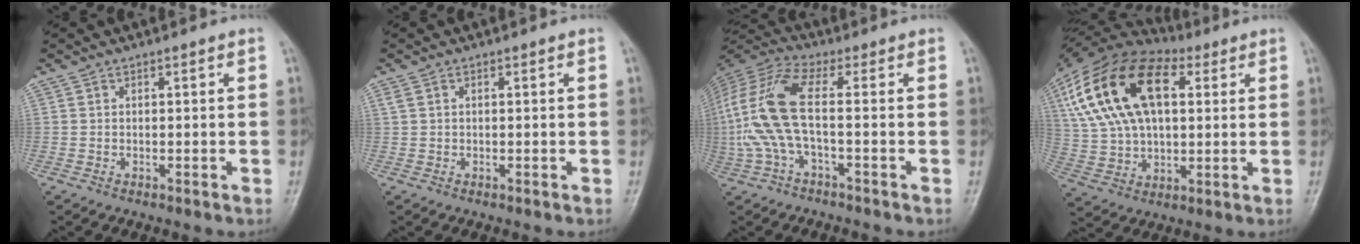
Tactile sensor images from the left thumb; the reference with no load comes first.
{"total": 1.2, "force": [0.2, 0.6, 0.9], "torque": [-0.026, 0.013, 0.009]}
{"total": 13.6, "force": [-1.3, 4.5, 12.8], "torque": [-0.304, 0.035, -0.033]}
{"total": 23.1, "force": [7.1, 13.1, 17.7], "torque": [-0.332, 0.014, 0.122]}